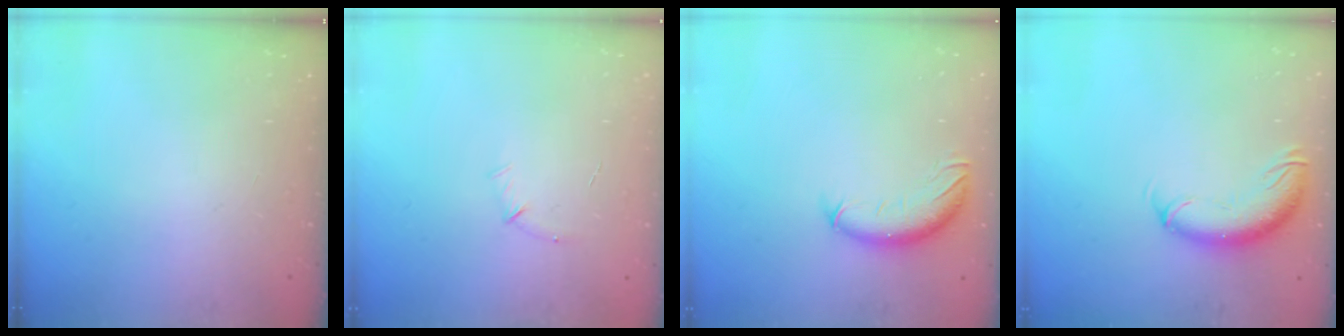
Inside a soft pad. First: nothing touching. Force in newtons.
{"total": 4.9, "press": 4.7, "slide": 1.2}
{"total": 10.2, "press": 10.0, "slide": 2.1}
{"total": 10.6, "press": 10.4, "slide": 2.2}